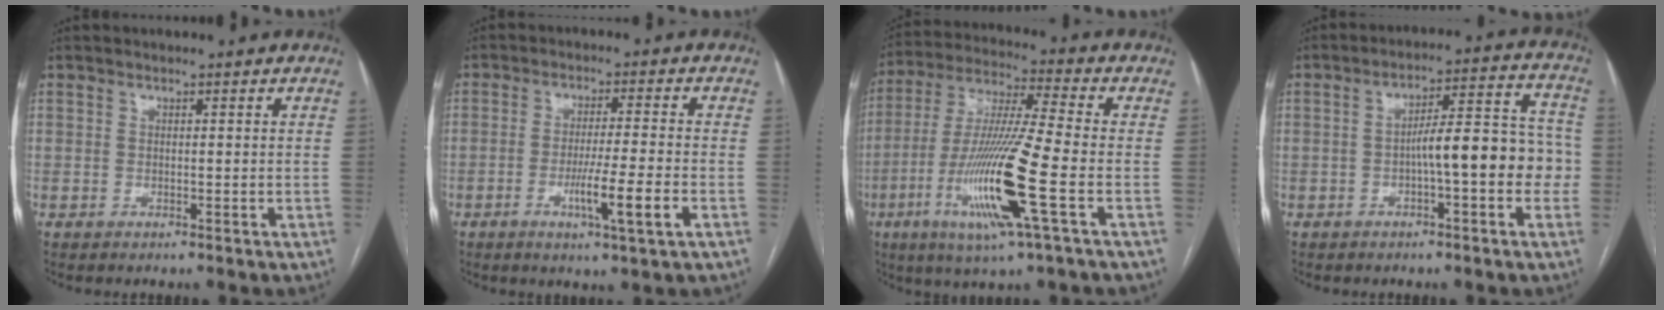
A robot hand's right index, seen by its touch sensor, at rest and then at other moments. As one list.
[{"total": 7.4, "force": [-2.7, -0.6, 6.9], "torque": [-0.117, -0.016, -0.047]}, {"total": 16.2, "force": [-5.3, -0.2, 15.4], "torque": [-0.315, -0.020, -0.103]}, {"total": 10.7, "force": [-2.0, 2.4, 10.2], "torque": [-0.140, 0.043, -0.027]}]